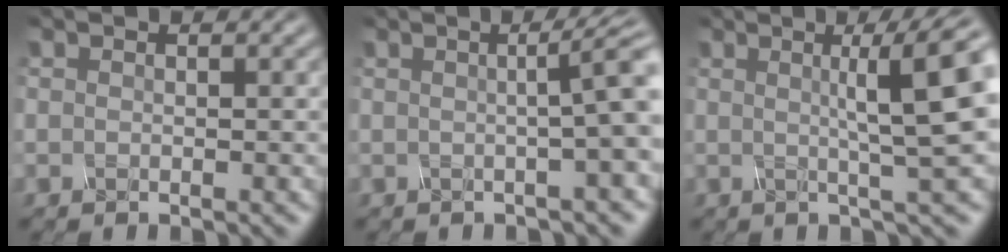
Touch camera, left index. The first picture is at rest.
{"total": 5.9, "force": [0.7, 1.7, 5.6], "torque": [-0.033, 0.024, 0.001]}
{"total": 7.6, "force": [1.5, 1.1, 7.3], "torque": [-0.083, 0.015, 0.022]}